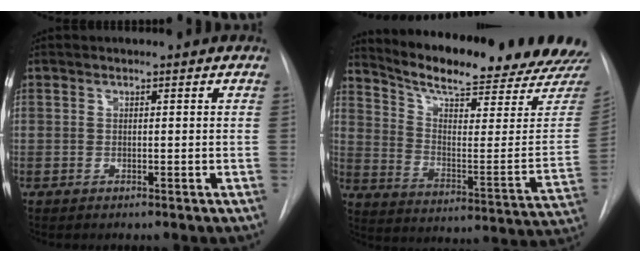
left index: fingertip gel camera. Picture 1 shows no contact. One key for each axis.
{"total": 24.6, "fx": 22.8, "fy": 1.7, "fz": 8.9, "tx": -0.141, "ty": -0.097, "tz": 0.300}